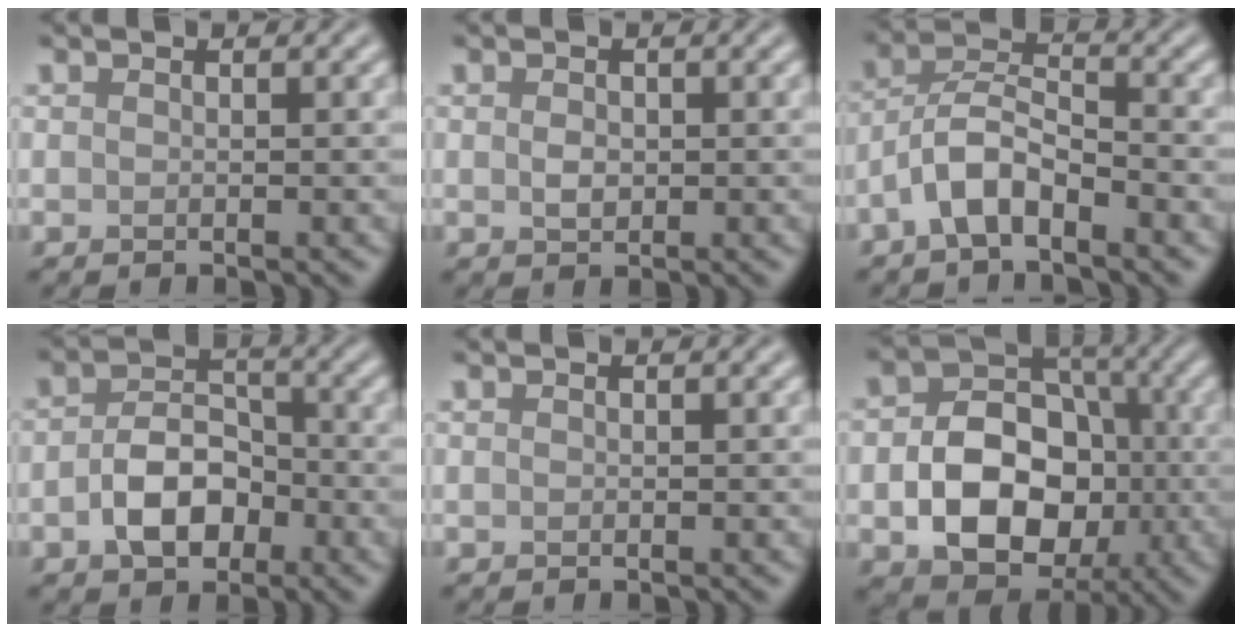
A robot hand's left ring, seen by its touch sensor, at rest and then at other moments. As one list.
[{"total": 1.2, "force": [0.2, 0.9, 0.8], "torque": [-0.014, 0.000, 0.004]}, {"total": 4.1, "force": [-2.4, 1.6, 2.9], "torque": [-0.050, 0.017, -0.053]}, {"total": 4.8, "force": [-1.5, 3.2, 3.3], "torque": [-0.058, 0.004, -0.031]}, {"total": 0.0}, {"total": 8.9, "force": [-1.8, 6.7, 5.6], "torque": [-0.086, -0.002, -0.027]}]